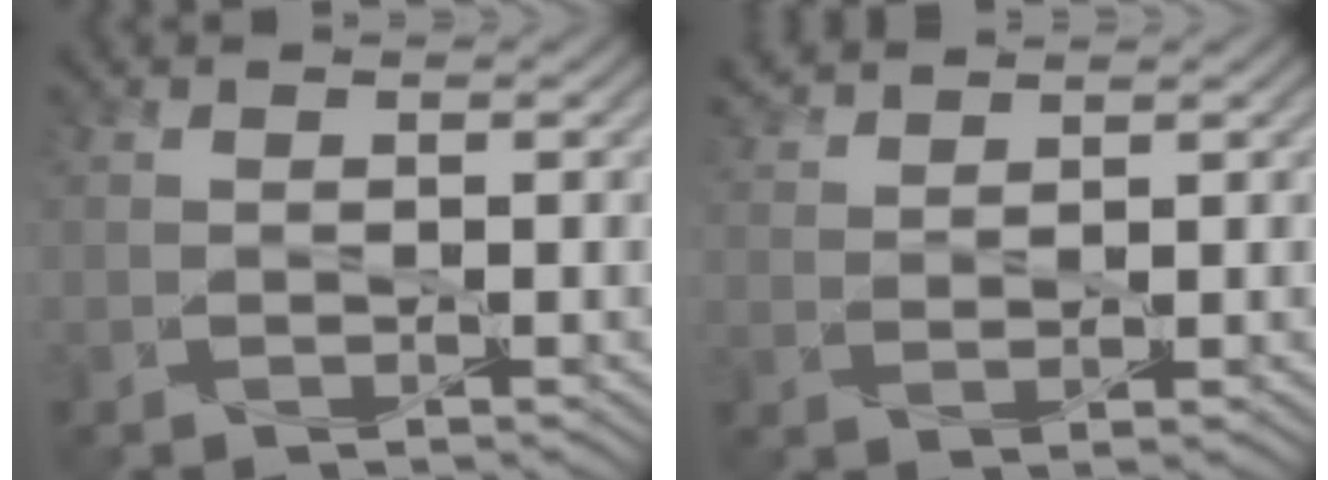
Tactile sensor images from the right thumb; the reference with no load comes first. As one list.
[{"total": 3.3, "force": [2.9, 0.4, 1.6], "torque": [-0.037, 0.005, 0.059]}]